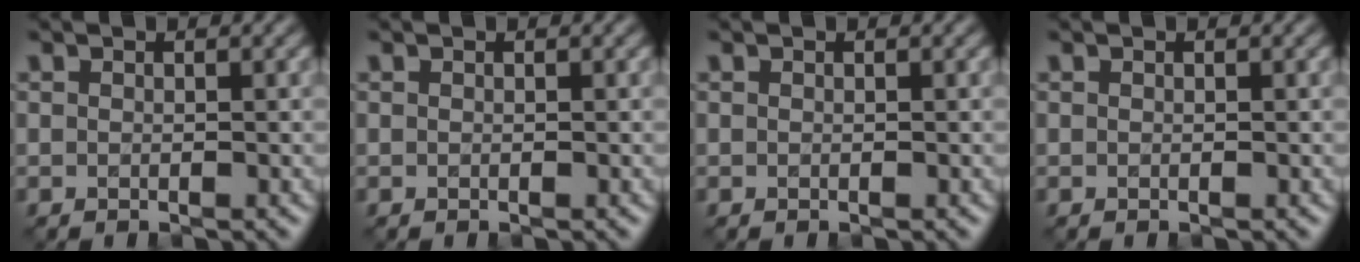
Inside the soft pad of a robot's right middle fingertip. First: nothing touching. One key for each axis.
{"total": 0.0}
{"total": 0.0}
{"total": 0.0}